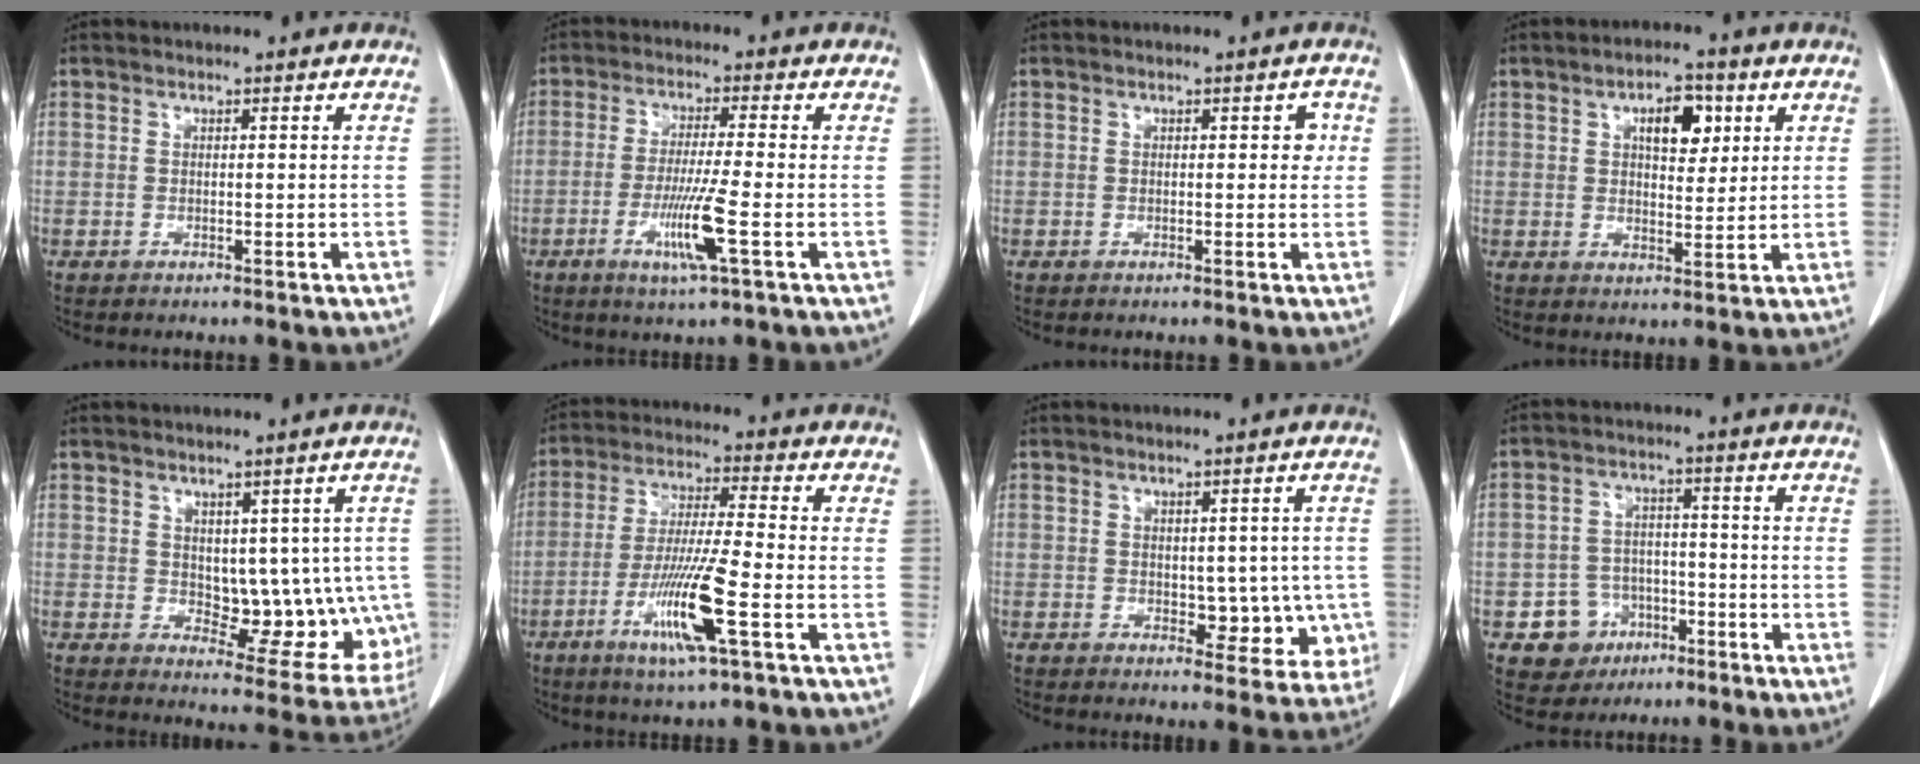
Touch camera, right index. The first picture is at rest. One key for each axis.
{"total": 7.6, "fx": -2.7, "fy": -0.7, "fz": 7.1, "tx": -0.138, "ty": -0.018, "tz": -0.051}
{"total": 1.9, "fx": 0.3, "fy": 1.1, "fz": 1.5, "tx": -0.013, "ty": 0.013, "tz": 0.004}
{"total": 6.5, "fx": 2.6, "fy": 3.0, "fz": 5.2, "tx": -0.080, "ty": 0.007, "tz": 0.042}
{"total": 10.7, "fx": 0.8, "fy": 6.2, "fz": 8.7, "tx": -0.086, "ty": 0.007, "tz": 0.030}
{"total": 11.2, "fx": -4.4, "fy": -0.2, "fz": 10.4, "tx": -0.205, "ty": -0.020, "tz": -0.084}
{"total": 6.3, "fx": -0.5, "fy": 4.1, "fz": 4.8, "tx": -0.036, "ty": 0.011, "tz": 0.005}
{"total": 7.0, "fx": -3.1, "fy": 6.1, "fz": 1.3, "tx": -0.018, "ty": 0.013, "tz": -0.041}